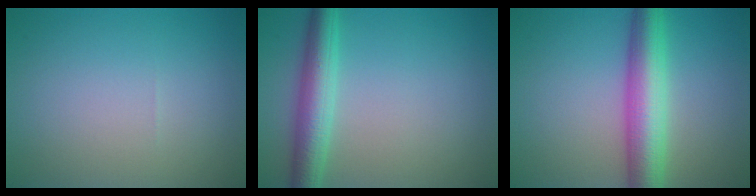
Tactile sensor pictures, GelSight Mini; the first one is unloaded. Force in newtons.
{"total": 4.5, "press": 4.5, "slide": 0.1}
{"total": 6.6, "press": 6.6, "slide": 0.0}